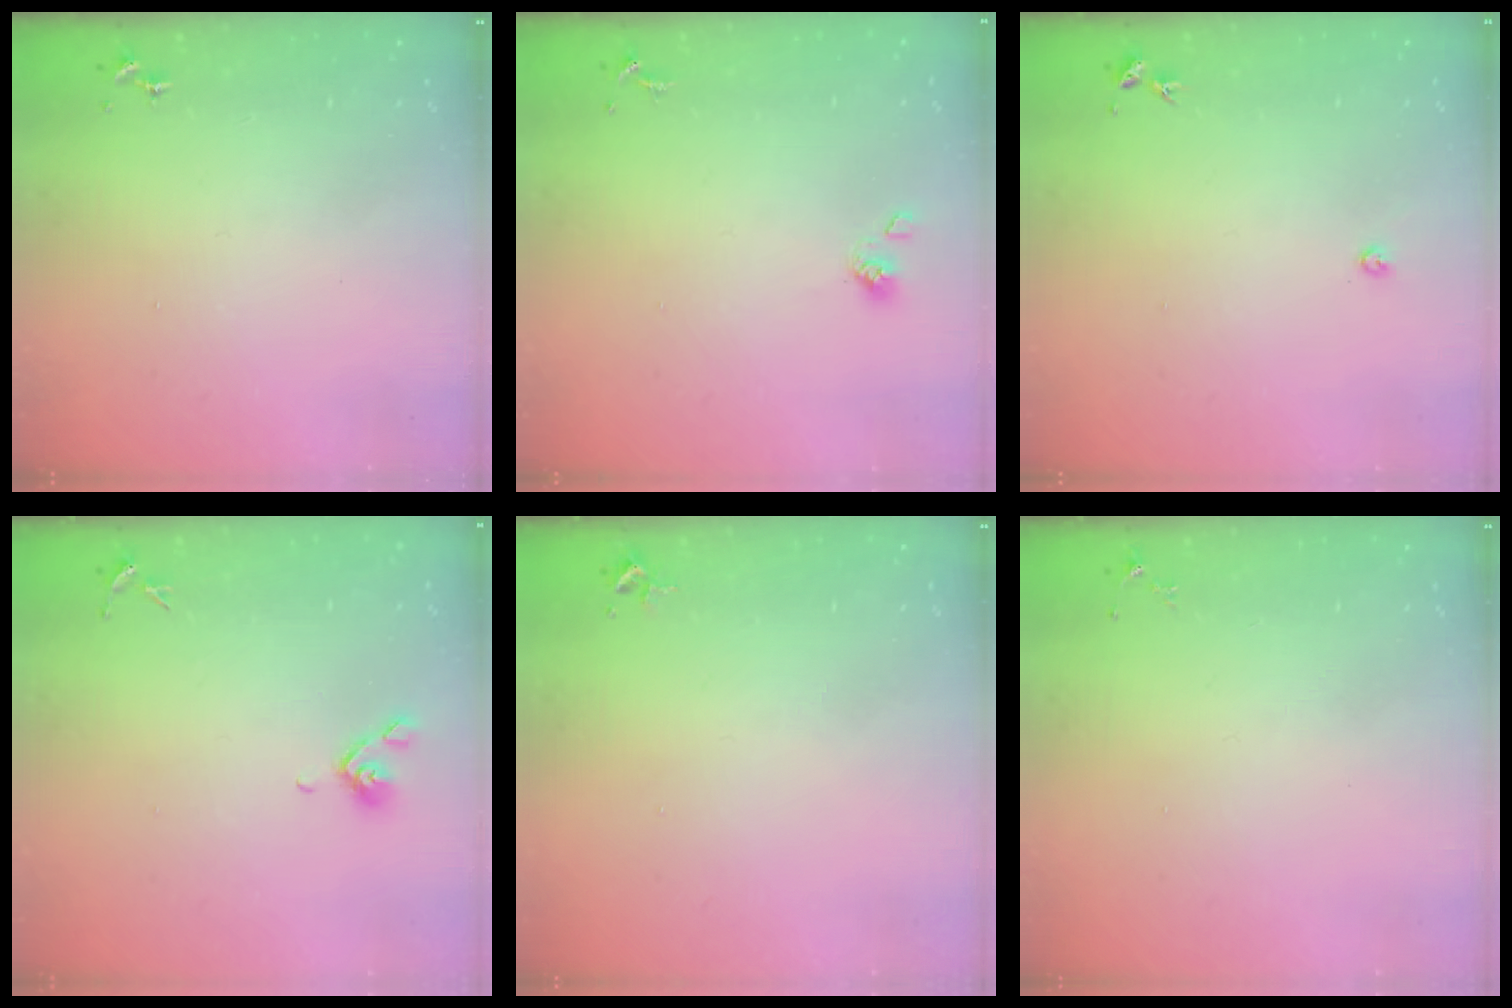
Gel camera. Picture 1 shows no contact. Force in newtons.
{"total": 4.4, "press": 3.7, "slide": 2.4}
{"total": 2.2, "press": 2.2, "slide": 0.3}
{"total": 5.5, "press": 5.3, "slide": 1.5}
{"total": 2.4, "press": 2.4, "slide": 0.3}
{"total": 3.5, "press": 3.5, "slide": 0.5}